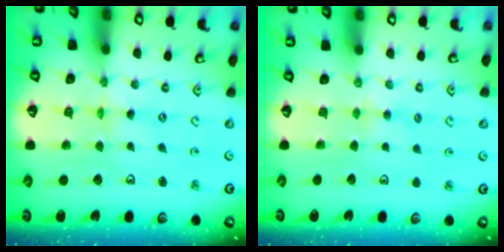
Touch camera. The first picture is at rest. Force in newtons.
{"total": 2.2, "press": 2.1, "slide": 0.4}